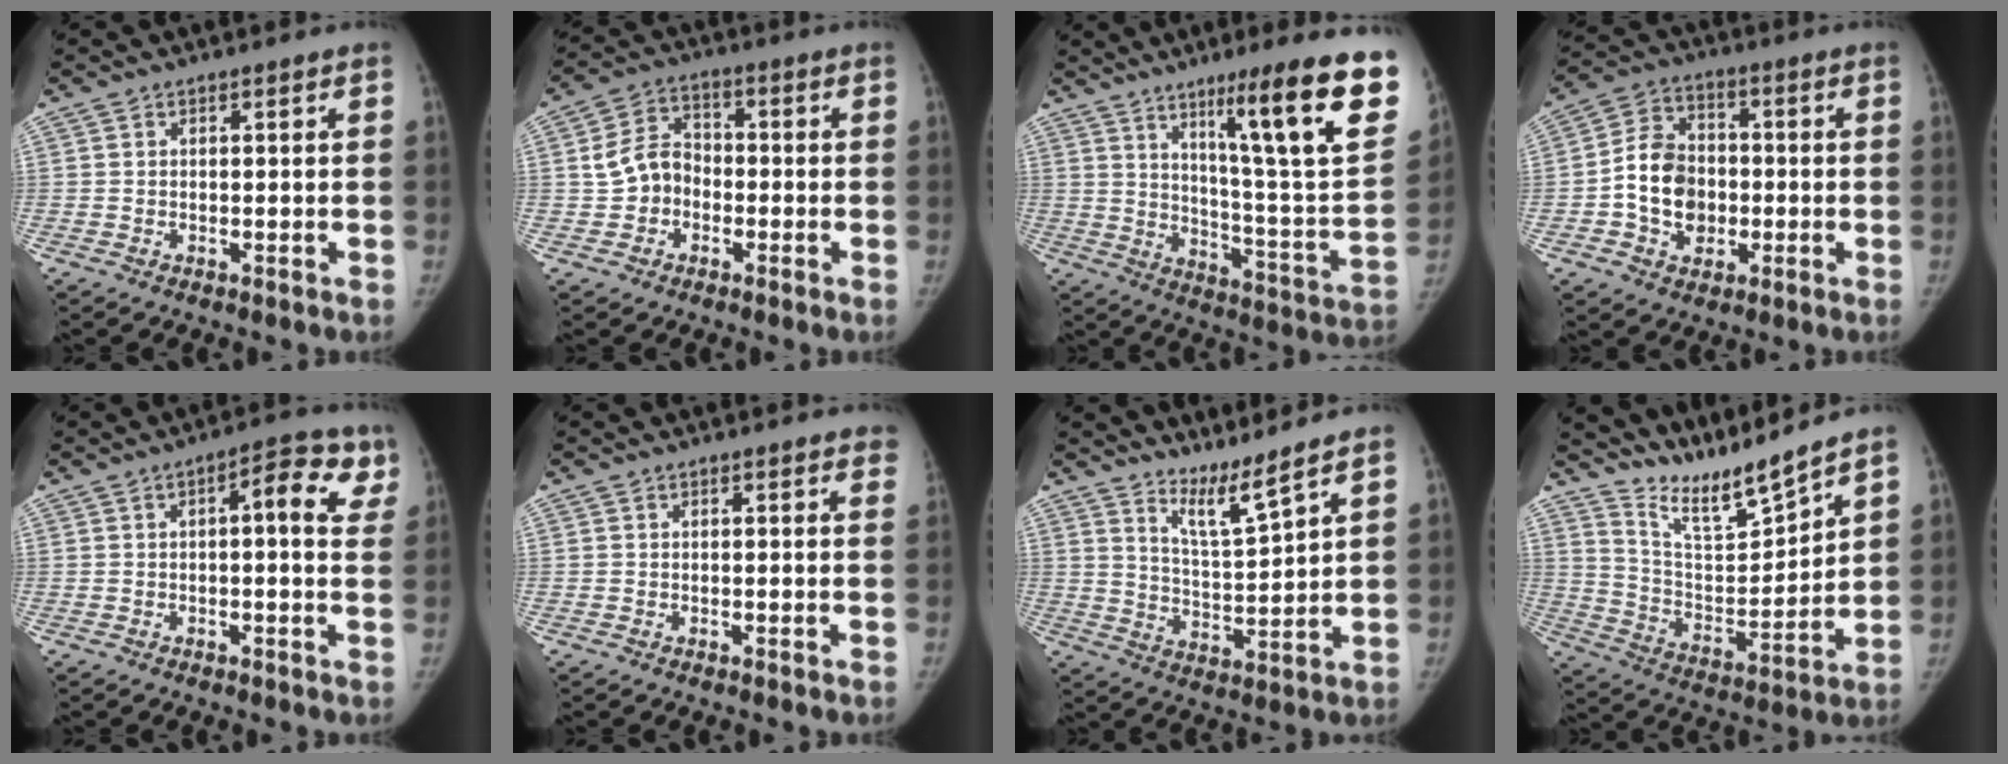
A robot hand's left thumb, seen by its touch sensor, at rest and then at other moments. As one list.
[{"total": 7.6, "force": [-1.2, 6.3, 4.1], "torque": [-0.055, 0.030, -0.033]}, {"total": 25.7, "force": [13.4, 3.0, 21.7], "torque": [-0.284, -0.058, 0.206]}, {"total": 11.7, "force": [-1.8, 9.2, 7.0], "torque": [-0.094, 0.021, -0.035]}, {"total": 8.8, "force": [2.9, 3.3, 7.6], "torque": [-0.073, 0.008, 0.026]}, {"total": 2.6, "force": [2.1, 0.8, 1.2], "torque": [0.004, -0.002, 0.011]}, {"total": 6.7, "force": [5.8, -0.7, 3.4], "torque": [-0.063, -0.069, 0.114]}, {"total": 11.9, "force": [11.2, 0.0, 3.7], "torque": [-0.052, -0.083, 0.222]}]